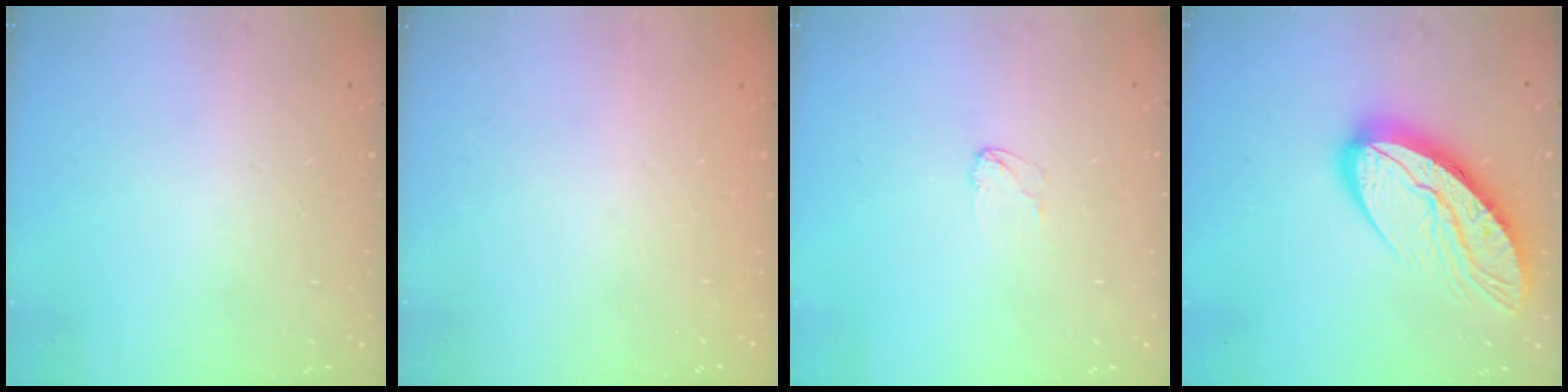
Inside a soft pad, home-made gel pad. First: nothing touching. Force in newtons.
{"total": 0.0}
{"total": 2.6, "press": 2.6, "slide": 0.2}
{"total": 15.1, "press": 15.0, "slide": 1.3}